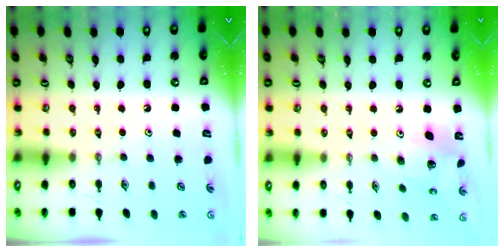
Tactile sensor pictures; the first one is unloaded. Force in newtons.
{"total": 8.3, "press": 8.3, "slide": 0.1}